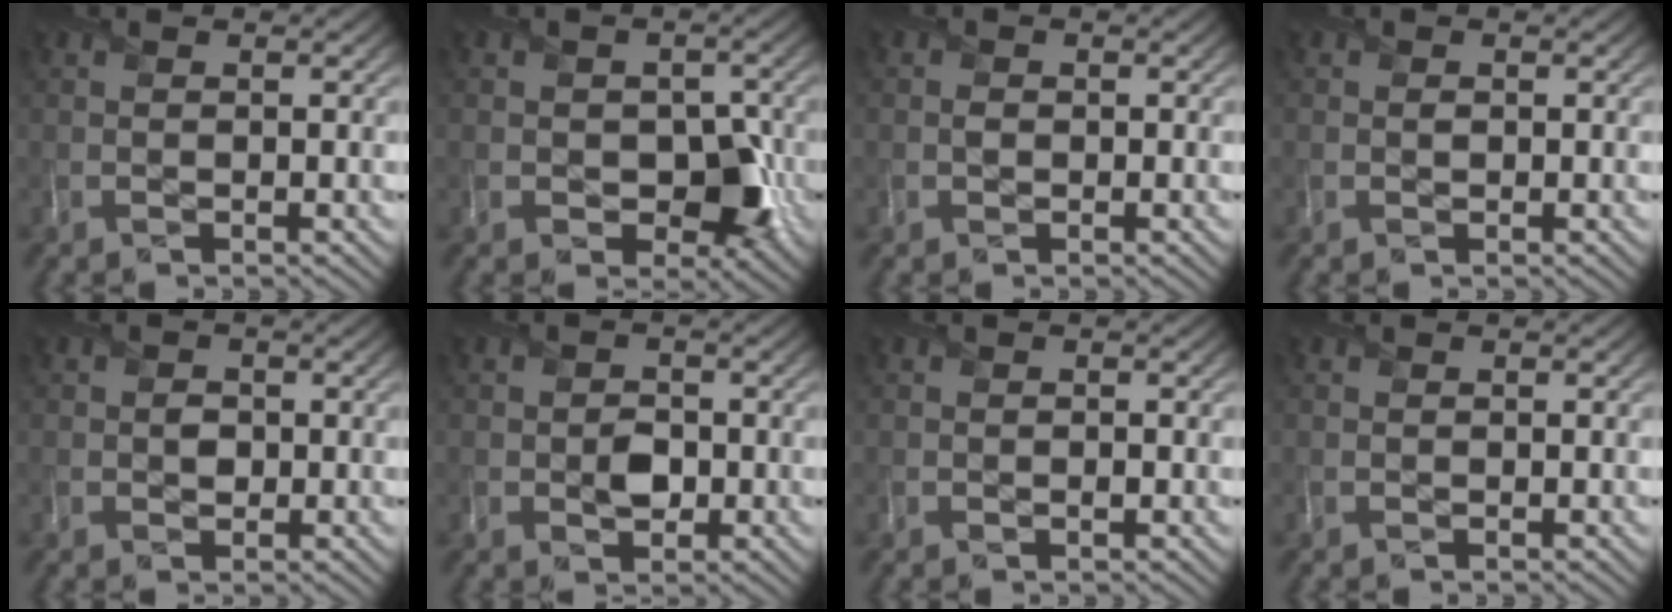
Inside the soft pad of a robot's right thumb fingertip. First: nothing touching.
{"total": 6.0, "force": [-1.3, 4.4, 4.0], "torque": [-0.059, -0.016, -0.021]}
{"total": 0.9, "force": [-0.2, 0.9, 0.3], "torque": [-0.005, -0.004, -0.007]}
{"total": 0.7, "force": [0.0, 0.6, 0.3], "torque": [-0.001, -0.004, -0.004]}
{"total": 1.6, "force": [-0.2, 1.5, 0.7], "torque": [-0.012, -0.006, -0.007]}
{"total": 2.8, "force": [-0.7, 2.3, 1.5], "torque": [-0.026, -0.007, -0.016]}
{"total": 0.8, "force": [-0.4, 0.6, 0.4], "torque": [-0.005, -0.003, -0.008]}
{"total": 0.0}